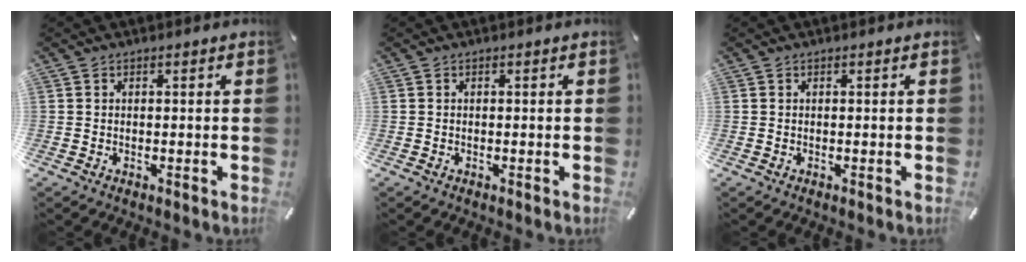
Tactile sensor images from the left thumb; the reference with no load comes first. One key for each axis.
{"total": 0.0}
{"total": 0.0}